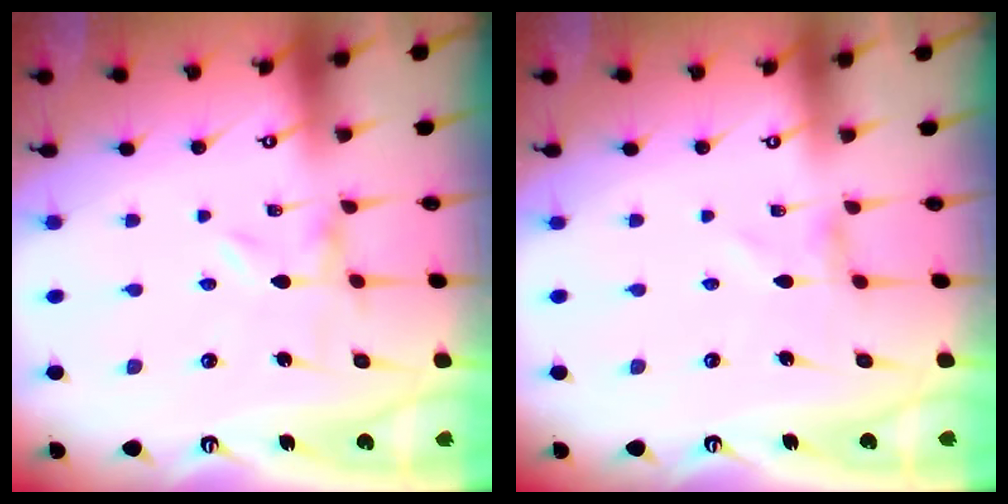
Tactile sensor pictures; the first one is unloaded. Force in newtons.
{"total": 0.8, "press": 0.8, "slide": 0.1}